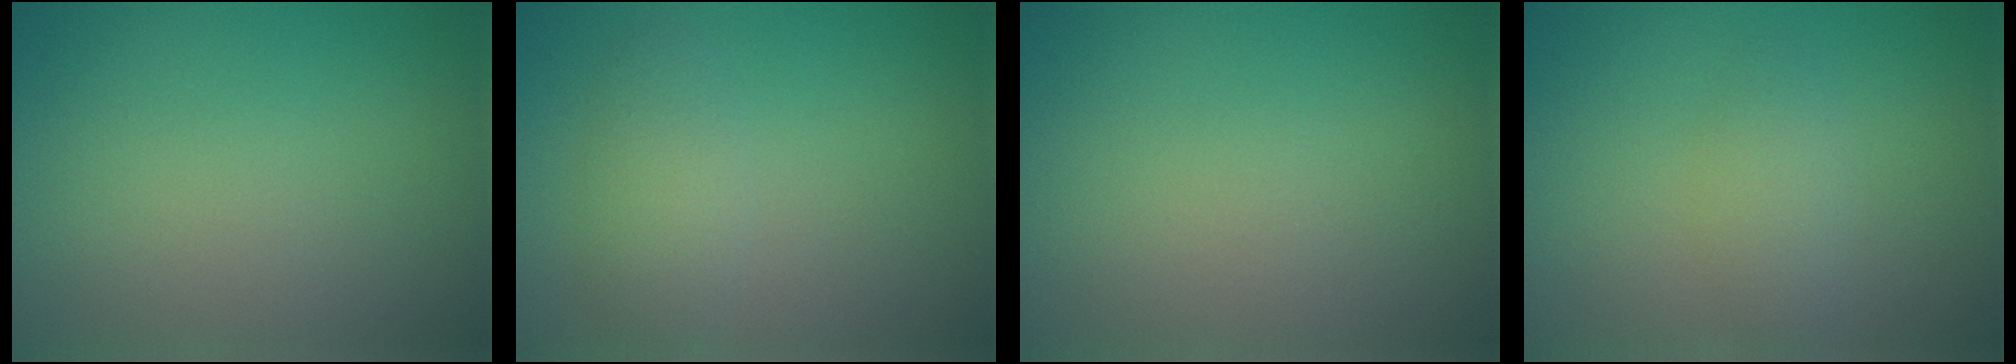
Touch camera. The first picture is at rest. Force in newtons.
{"total": 2.5, "press": 2.5, "slide": 0.2}
{"total": 0.0}
{"total": 1.9, "press": 1.9, "slide": 0.0}